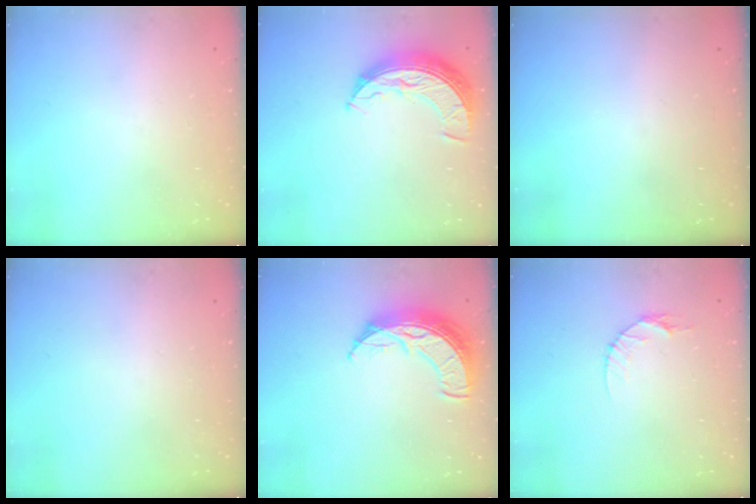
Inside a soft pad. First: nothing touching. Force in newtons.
{"total": 10.5, "press": 10.5, "slide": 0.5}
{"total": 0.0}
{"total": 0.0}
{"total": 13.7, "press": 13.7, "slide": 1.0}
{"total": 5.3, "press": 5.2, "slide": 0.5}